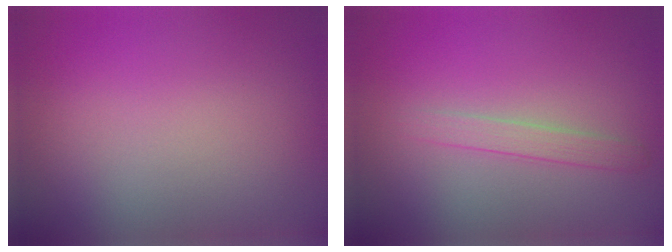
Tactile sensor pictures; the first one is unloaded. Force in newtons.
{"total": 1.6, "press": 1.6, "slide": 0.1}